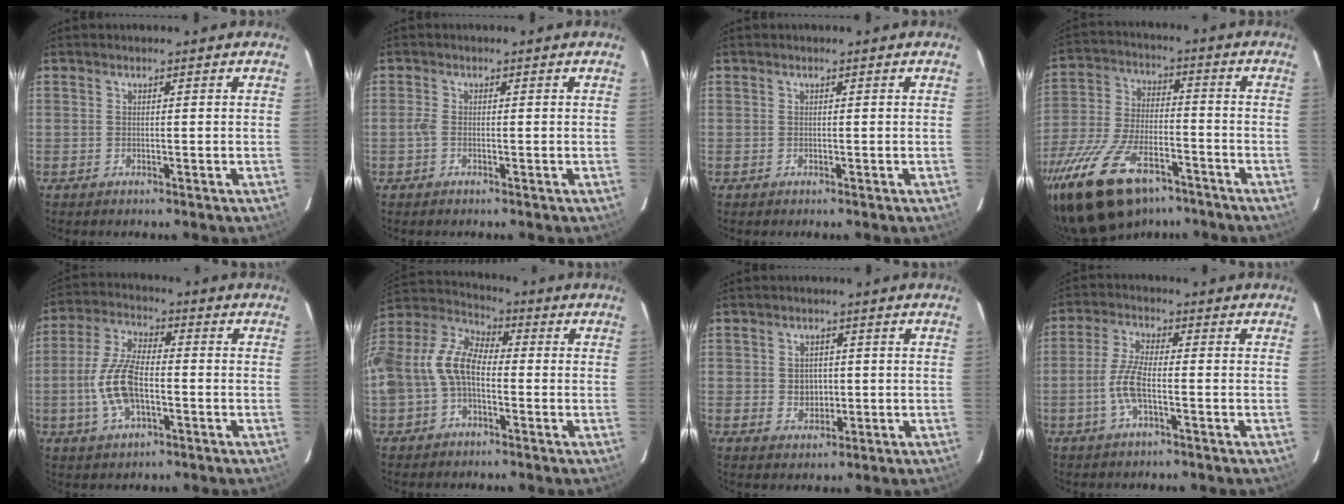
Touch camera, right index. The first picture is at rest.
{"total": 1.4, "force": [-0.4, 0.6, 1.2], "torque": [-0.028, 0.001, -0.011]}
{"total": 0.0}
{"total": 20.8, "force": [-14.2, 9.7, 11.8], "torque": [-0.248, -0.026, -0.243]}
{"total": 11.4, "force": [-2.5, 5.2, 9.8], "torque": [-0.210, 0.005, -0.046]}
{"total": 15.5, "force": [-2.8, 9.8, 11.7], "torque": [-0.256, 0.018, -0.058]}
{"total": 4.1, "force": [0.1, 3.5, 2.1], "torque": [-0.036, 0.004, 0.007]}
{"total": 6.4, "force": [-1.9, 1.7, 5.8], "torque": [-0.126, 0.003, -0.041]}